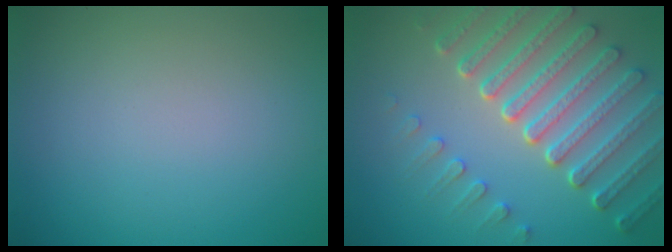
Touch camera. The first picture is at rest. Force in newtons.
{"total": 7.4, "press": 5.5, "slide": 4.9}